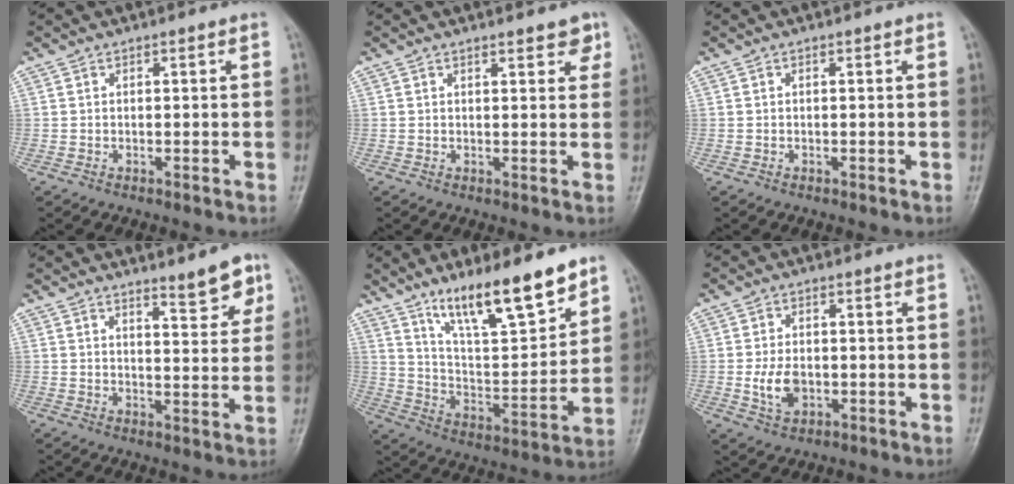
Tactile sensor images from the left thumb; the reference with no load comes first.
{"total": 3.6, "force": [2.5, 1.5, 2.1], "torque": [-0.008, -0.010, 0.028]}
{"total": 0.0}
{"total": 6.2, "force": [4.4, 1.6, 4.0], "torque": [-0.038, -0.032, 0.059]}
{"total": 16.8, "force": [12.0, 4.1, 11.0], "torque": [-0.155, -0.075, 0.216]}
{"total": 5.5, "force": [-0.9, 3.6, 4.0], "torque": [-0.070, 0.000, -0.012]}